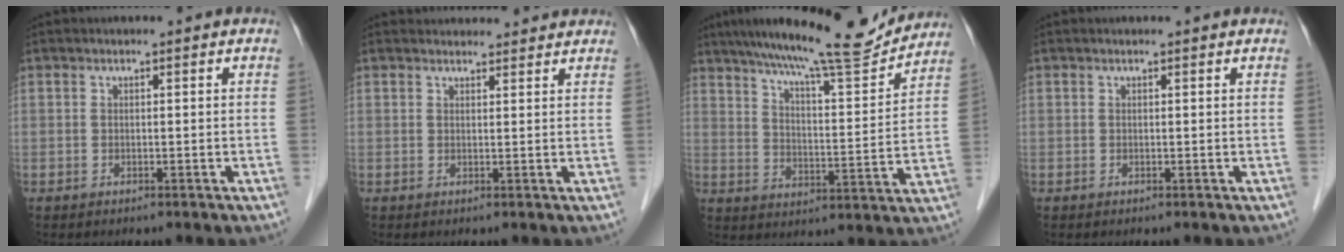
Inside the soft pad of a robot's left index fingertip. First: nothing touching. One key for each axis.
{"total": 6.2, "fx": 6.0, "fy": 1.5, "fz": 0.8, "tx": -0.001, "ty": 0.023, "tz": 0.065}
{"total": 16.3, "fx": 14.7, "fy": 0.7, "fz": 7.0, "tx": -0.114, "ty": -0.005, "tz": 0.219}
{"total": 1.2, "fx": 1.2, "fy": 0.2, "fz": 0.3, "tx": -0.010, "ty": 0.009, "tz": 0.012}